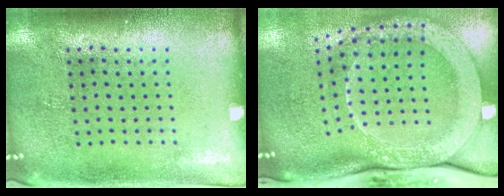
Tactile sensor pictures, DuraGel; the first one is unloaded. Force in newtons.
{"total": 3.3, "press": 2.4, "slide": 2.3}